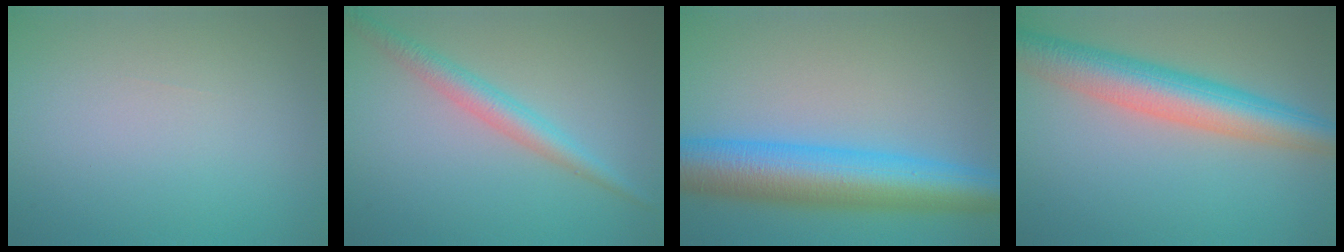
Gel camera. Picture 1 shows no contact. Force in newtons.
{"total": 2.9, "press": 2.9, "slide": 0.1}
{"total": 10.0, "press": 10.0, "slide": 0.1}
{"total": 7.6, "press": 7.6, "slide": 0.2}